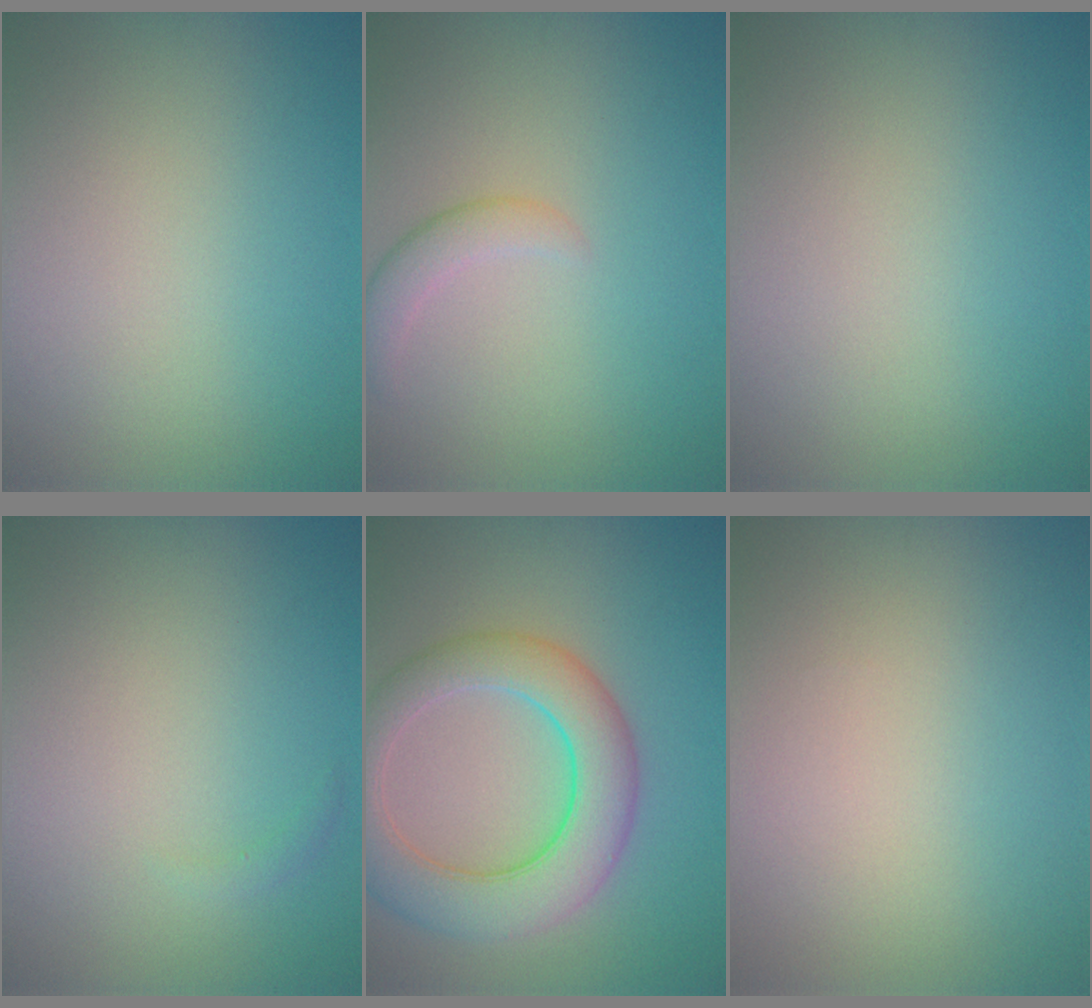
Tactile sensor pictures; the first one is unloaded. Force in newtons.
{"total": 1.9, "press": 1.9, "slide": 0.2}
{"total": 0.0}
{"total": 0.6, "press": 0.5, "slide": 0.1}
{"total": 7.4, "press": 7.4, "slide": 0.5}
{"total": 0.0}